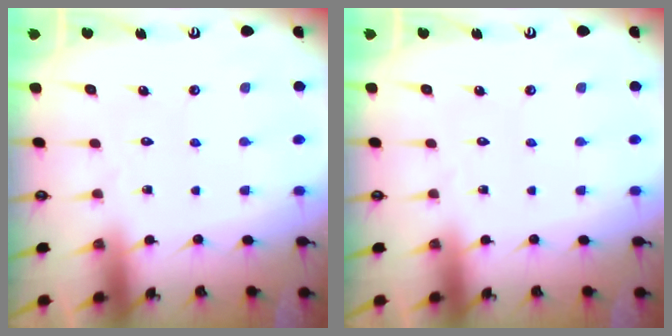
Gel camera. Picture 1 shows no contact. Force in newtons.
{"total": 0.0}